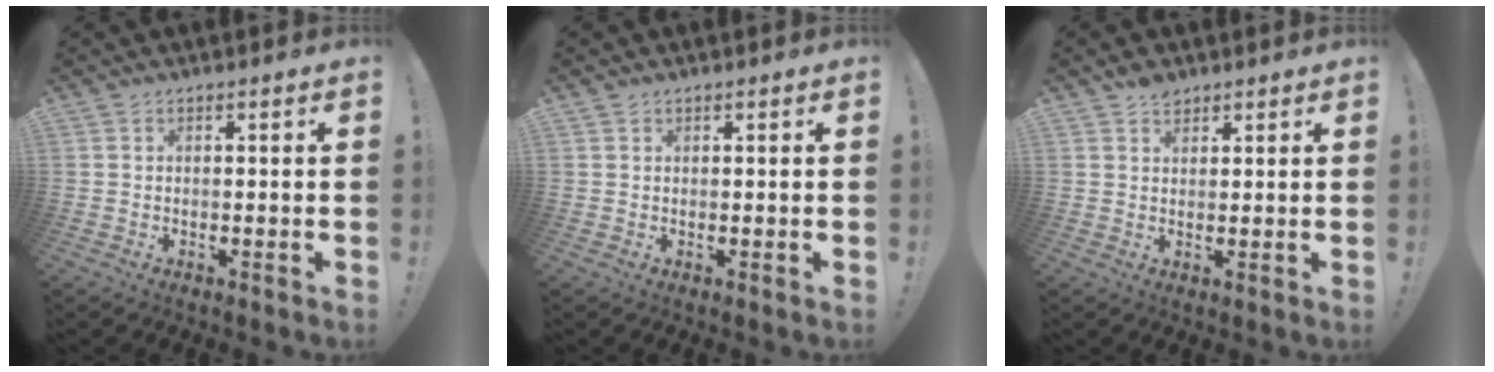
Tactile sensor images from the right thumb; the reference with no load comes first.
{"total": 0.6, "force": [0.5, 0.3, 0.1], "torque": [0.001, -0.003, 0.009]}
{"total": 3.1, "force": [2.3, 1.8, 0.8], "torque": [-0.009, -0.008, 0.043]}